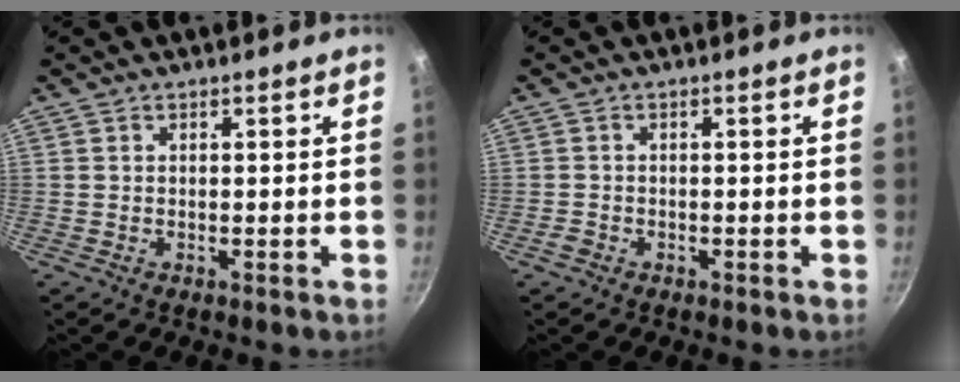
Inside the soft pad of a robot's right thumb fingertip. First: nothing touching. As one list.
[{"total": 1.3, "force": [-0.8, 1.0, 0.4], "torque": [-0.009, 0.008, -0.014]}]